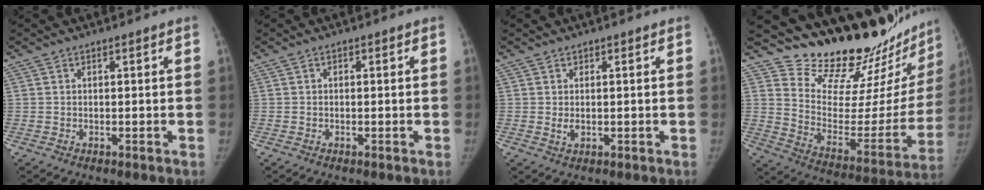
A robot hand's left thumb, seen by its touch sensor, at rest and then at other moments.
{"total": 0.0}
{"total": 1.4, "force": [0.3, 0.9, 1.0], "torque": [-0.020, -0.004, 0.011]}
{"total": 27.1, "force": [24.8, 6.8, 8.5], "torque": [-0.089, -0.206, 0.351]}